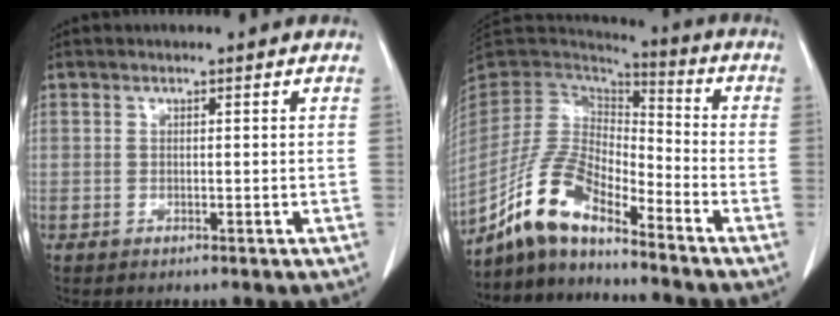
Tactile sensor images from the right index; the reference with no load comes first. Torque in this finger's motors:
{"motor_torque": [0.33, -0.42, 0.00, -0.11]}